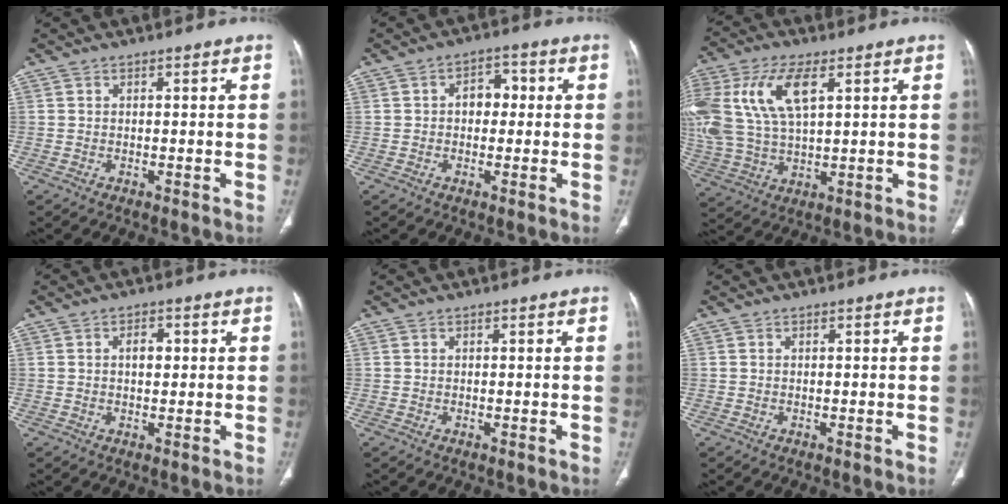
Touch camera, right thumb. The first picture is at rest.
{"total": 4.9, "force": [0.4, 3.5, 3.4], "torque": [-0.031, 0.016, -0.003]}
{"total": 19.6, "force": [6.4, 9.9, 15.6], "torque": [-0.369, 0.001, 0.123]}
{"total": 3.0, "force": [0.6, 1.8, 2.3], "torque": [-0.030, 0.003, 0.009]}
{"total": 0.0}
{"total": 0.0}